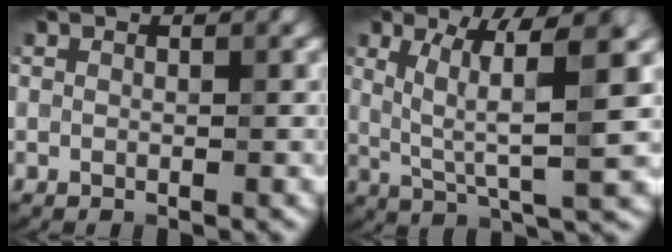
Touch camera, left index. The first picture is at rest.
{"total": 7.0, "force": [1.4, 1.2, 6.7], "torque": [-0.121, -0.003, 0.029]}